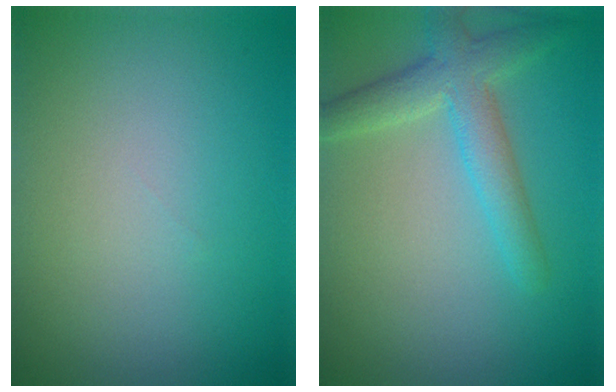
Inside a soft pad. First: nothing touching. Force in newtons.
{"total": 3.8, "press": 3.8, "slide": 0.2}